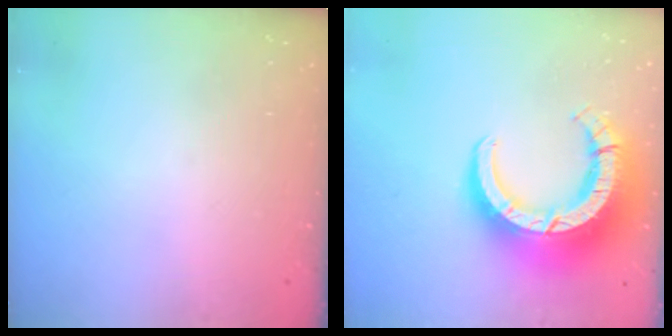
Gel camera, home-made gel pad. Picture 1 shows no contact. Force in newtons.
{"total": 18.5, "press": 18.4, "slide": 1.8}